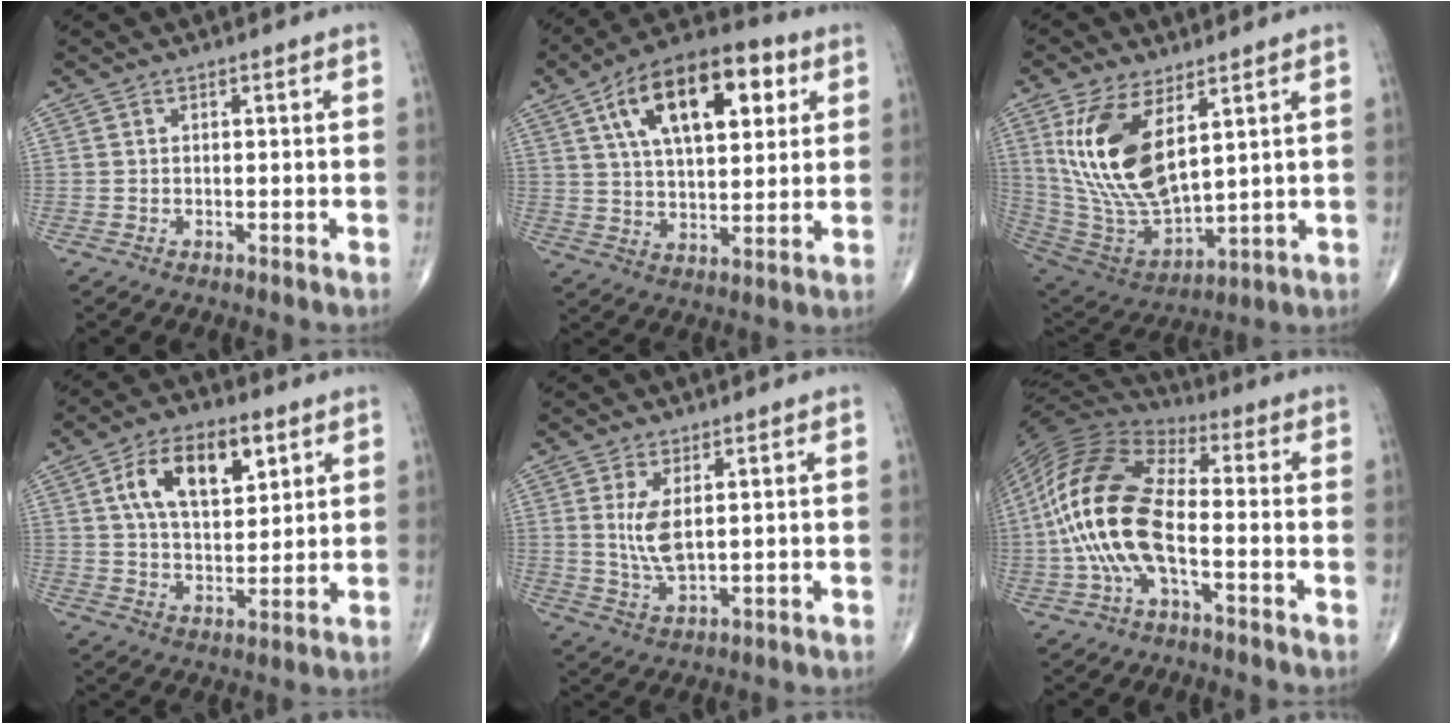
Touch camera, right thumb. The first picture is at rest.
{"total": 19.9, "force": [7.4, 9.7, 15.8], "torque": [-0.228, -0.002, 0.116]}
{"total": 18.4, "force": [6.6, 8.7, 14.8], "torque": [-0.281, -0.028, 0.146]}
{"total": 13.7, "force": [5.3, 7.3, 10.3], "torque": [-0.152, -0.010, 0.093]}
{"total": 5.8, "force": [1.4, 2.3, 5.1], "torque": [-0.105, -0.016, 0.038]}
{"total": 17.9, "force": [-3.1, 8.2, 15.5], "torque": [-0.330, 0.031, -0.067]}